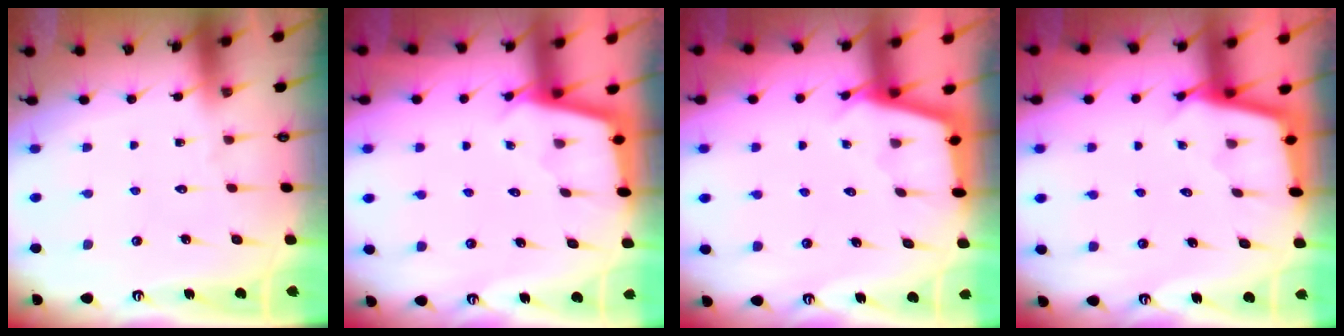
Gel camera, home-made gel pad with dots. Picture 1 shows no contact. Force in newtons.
{"total": 2.1, "press": 2.1, "slide": 0.2}
{"total": 2.9, "press": 2.9, "slide": 0.3}
{"total": 2.5, "press": 2.5, "slide": 0.2}